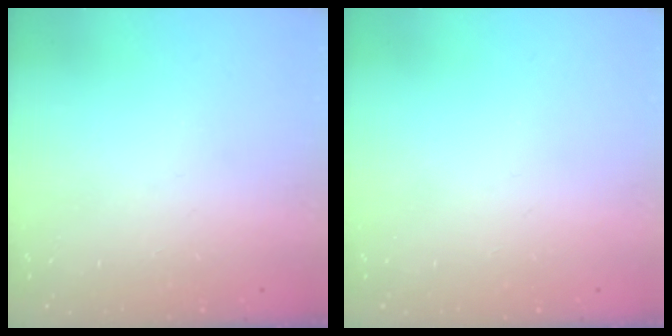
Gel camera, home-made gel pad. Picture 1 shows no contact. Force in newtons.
{"total": 0.0}